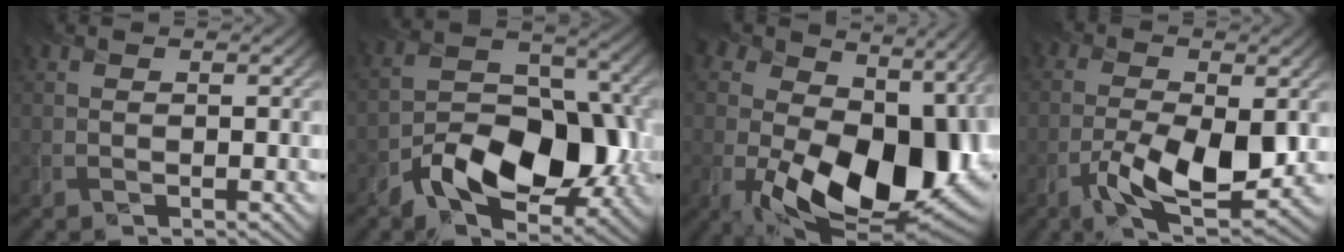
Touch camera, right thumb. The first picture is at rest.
{"total": 11.9, "force": [-4.8, 6.8, 8.5], "torque": [-0.142, -0.005, -0.087]}
{"total": 18.6, "force": [-1.9, 12.5, 13.7], "torque": [-0.228, -0.076, 0.025]}
{"total": 9.2, "force": [-2.8, 4.0, 7.8], "torque": [-0.144, -0.015, -0.042]}